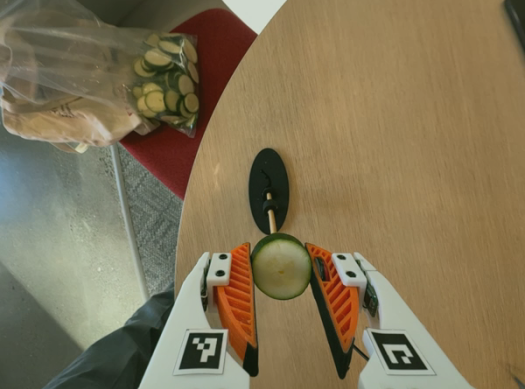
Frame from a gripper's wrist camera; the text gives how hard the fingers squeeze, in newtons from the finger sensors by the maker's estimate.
{"total": 8.7, "left": 8.4, "right": 8.9}